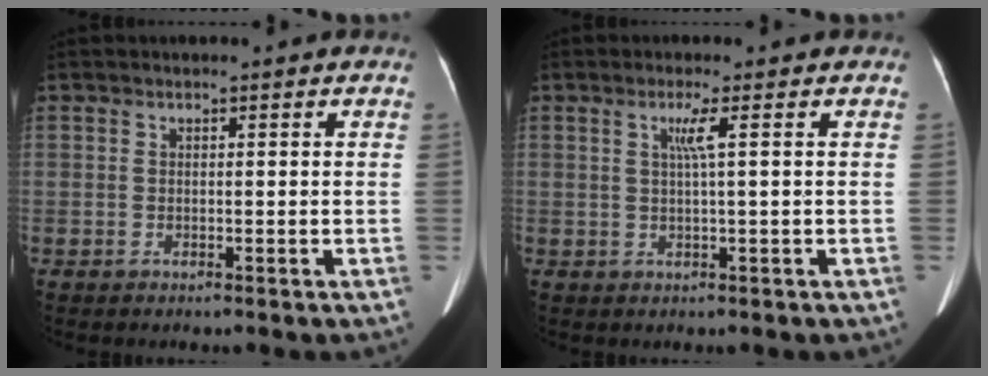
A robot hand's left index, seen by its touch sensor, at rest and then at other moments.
{"total": 2.6, "force": [0.8, -0.5, 2.4], "torque": [-0.051, 0.001, 0.017]}